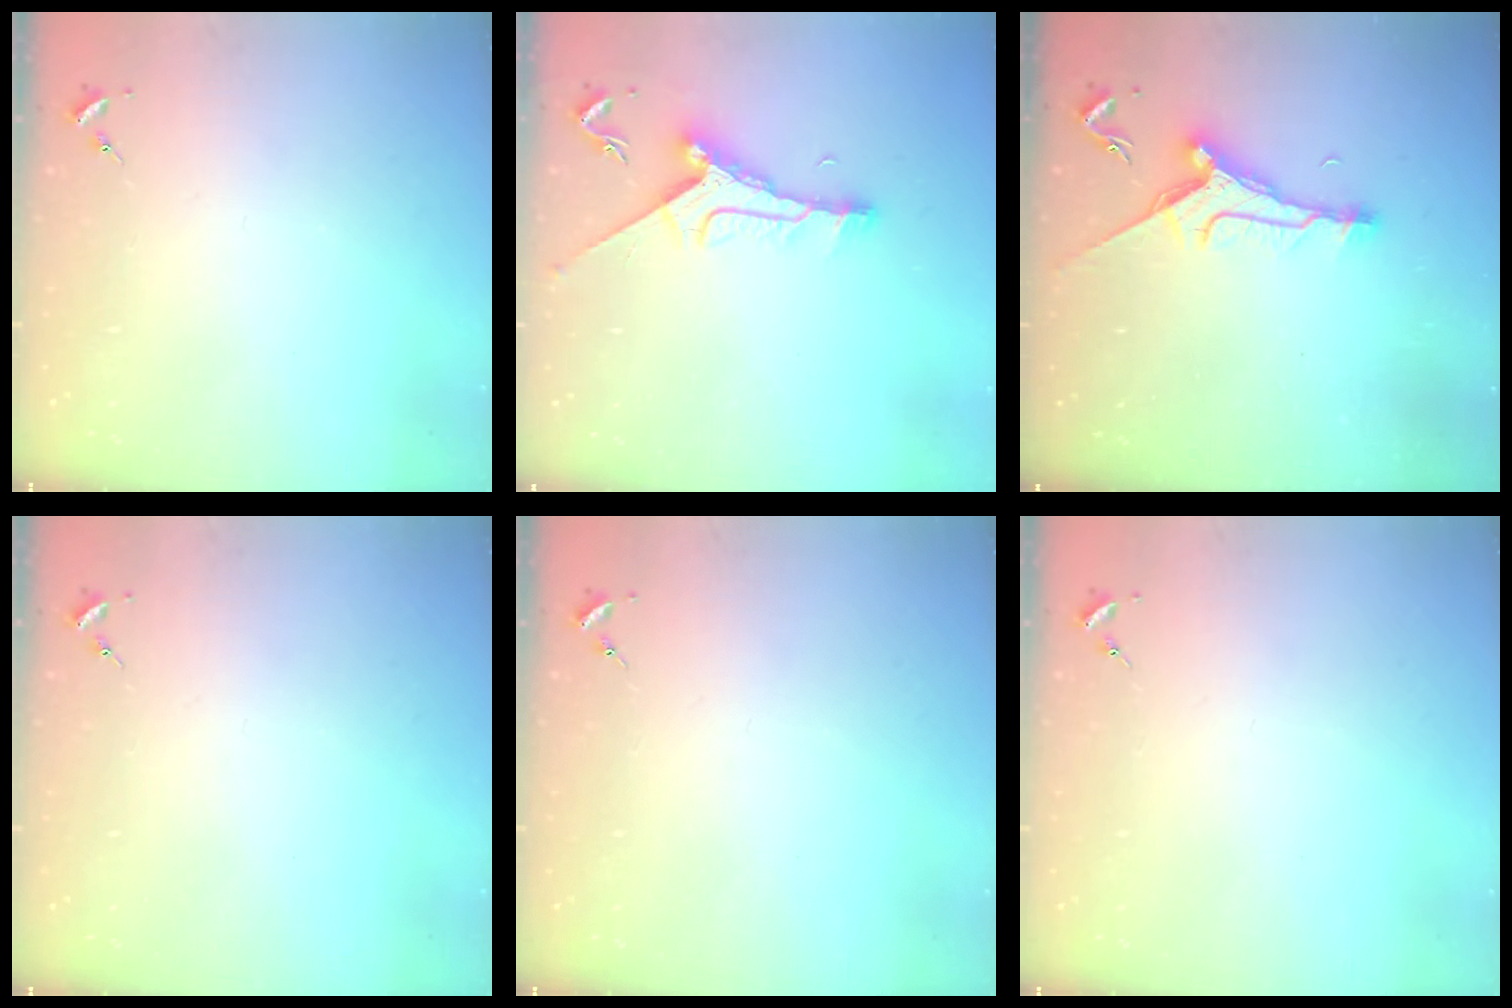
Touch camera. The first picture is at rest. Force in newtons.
{"total": 9.6, "press": 9.5, "slide": 0.6}
{"total": 11.4, "press": 11.3, "slide": 1.0}
{"total": 0.0}
{"total": 0.0}
{"total": 0.0}